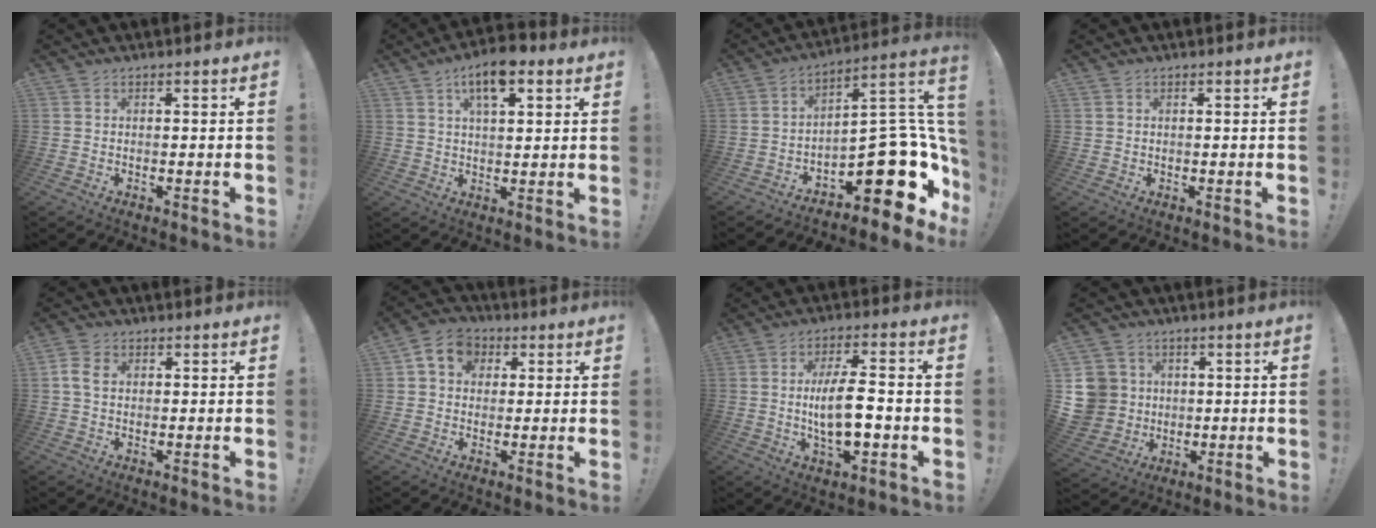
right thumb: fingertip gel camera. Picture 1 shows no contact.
{"total": 10.0, "force": [5.2, 4.6, 7.1], "torque": [-0.109, -0.009, 0.091]}
{"total": 19.6, "force": [-6.3, 8.6, 16.5], "torque": [-0.200, 0.018, -0.092]}
{"total": 0.7, "force": [0.3, 0.6, -0.2], "torque": [0.009, -0.001, 0.004]}
{"total": 4.5, "force": [0.8, 3.2, 3.1], "torque": [-0.061, 0.008, 0.016]}
{"total": 8.6, "force": [2.6, 7.2, 4.0], "torque": [-0.060, 0.002, 0.052]}
{"total": 11.7, "force": [-1.4, 4.2, 10.8], "torque": [-0.185, -0.005, -0.032]}
{"total": 9.7, "force": [1.1, 9.3, 2.6], "torque": [-0.054, 0.000, 0.030]}